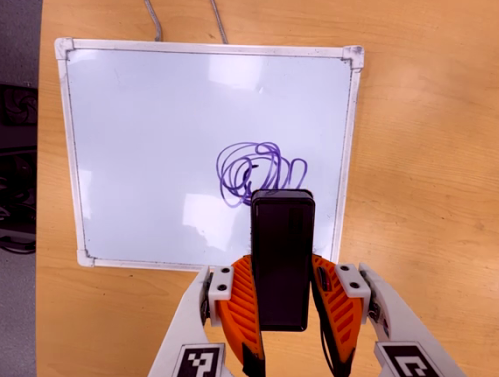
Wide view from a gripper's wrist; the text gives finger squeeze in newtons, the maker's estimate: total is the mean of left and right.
{"total": 5.2, "left": 3.6, "right": 6.9}